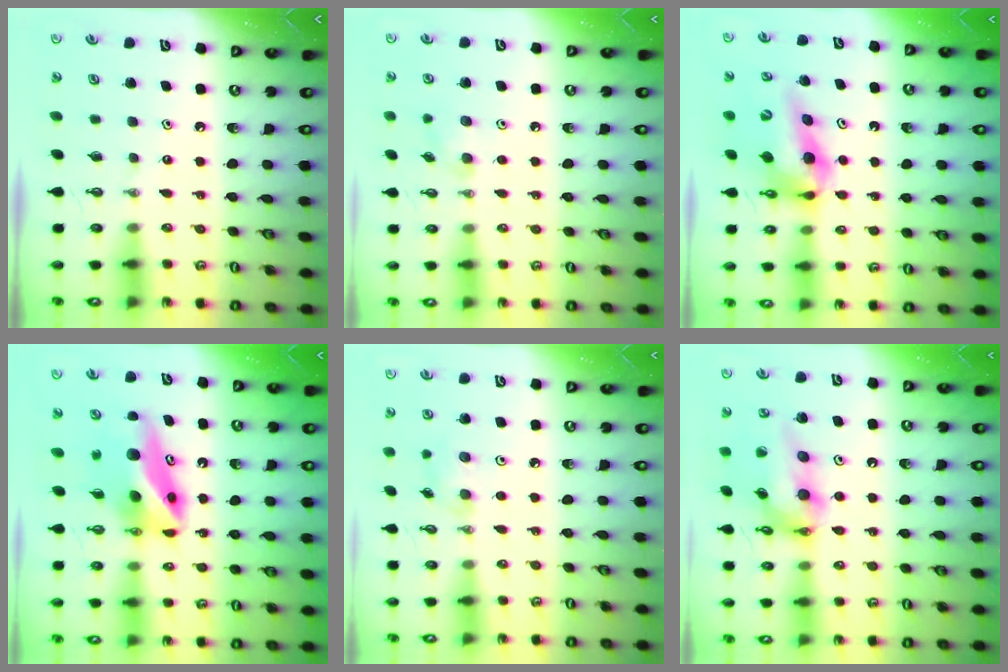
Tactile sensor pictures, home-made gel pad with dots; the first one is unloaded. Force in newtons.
{"total": 6.8, "press": 6.8, "slide": 0.8}
{"total": 12.9, "press": 12.8, "slide": 1.1}
{"total": 9.7, "press": 8.5, "slide": 4.5}
{"total": 5.6, "press": 5.3, "slide": 2.0}
{"total": 16.9, "press": 16.5, "slide": 3.9}